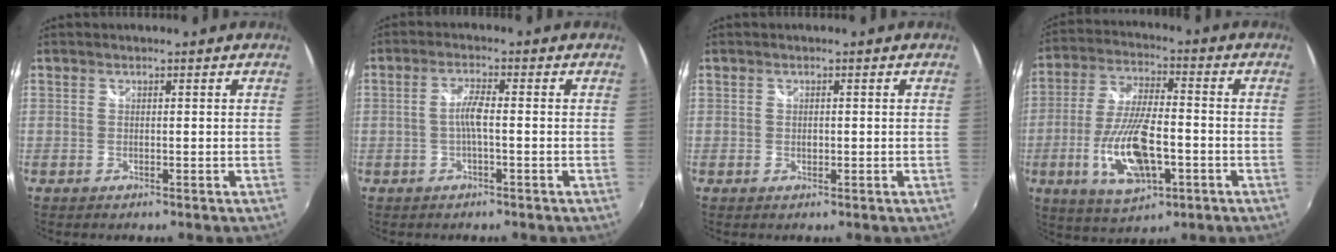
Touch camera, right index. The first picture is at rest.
{"total": 3.1, "force": [-0.8, 0.1, 3.1], "torque": [-0.062, 0.005, -0.014]}
{"total": 0.7, "force": [-0.1, 0.6, 0.5], "torque": [-0.008, 0.000, -0.003]}
{"total": 15.3, "force": [-4.7, 5.9, 13.3], "torque": [-0.276, -0.013, -0.081]}